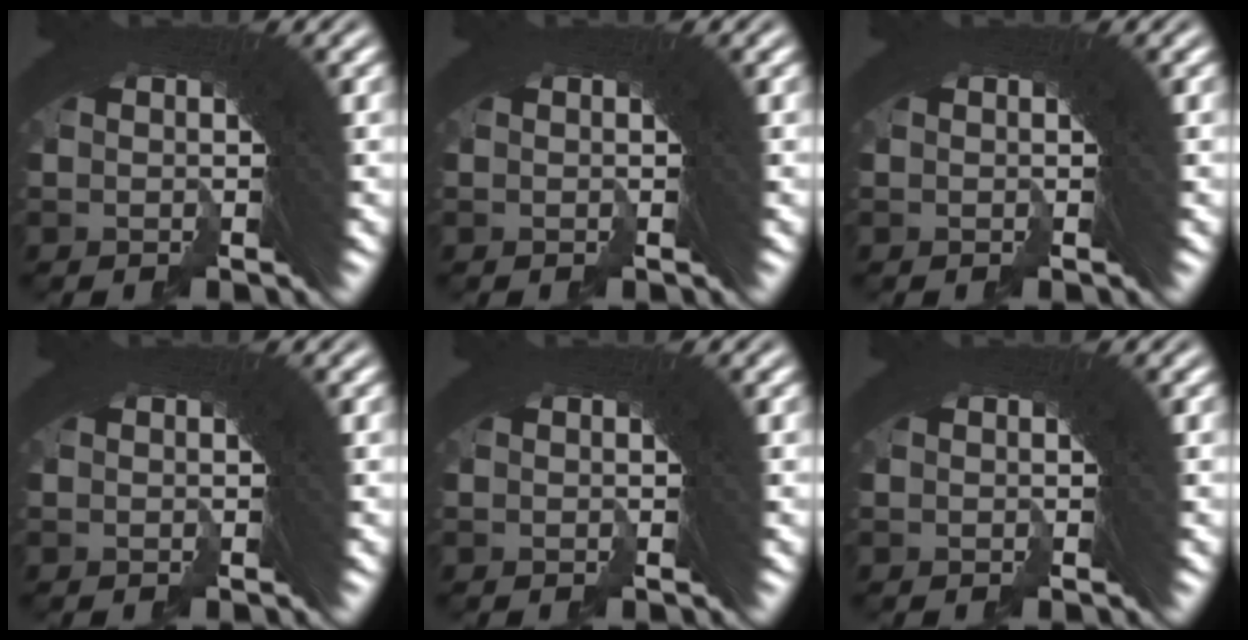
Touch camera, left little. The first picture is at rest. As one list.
[{"total": 0.0}, {"total": 0.0}, {"total": 0.0}, {"total": 0.0}, {"total": 0.0}]